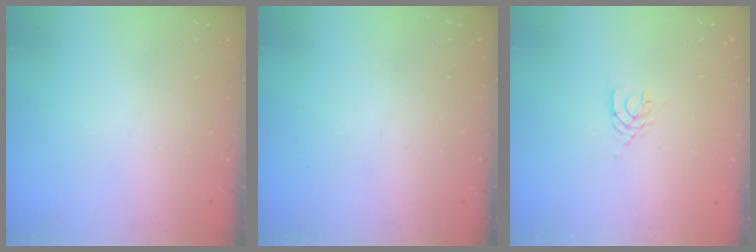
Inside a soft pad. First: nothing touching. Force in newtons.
{"total": 0.0}
{"total": 2.4, "press": 2.3, "slide": 0.4}